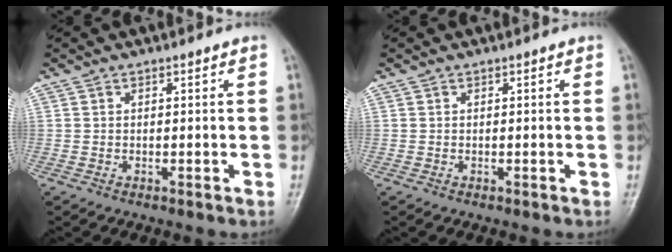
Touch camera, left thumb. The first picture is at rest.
{"total": 0.0}